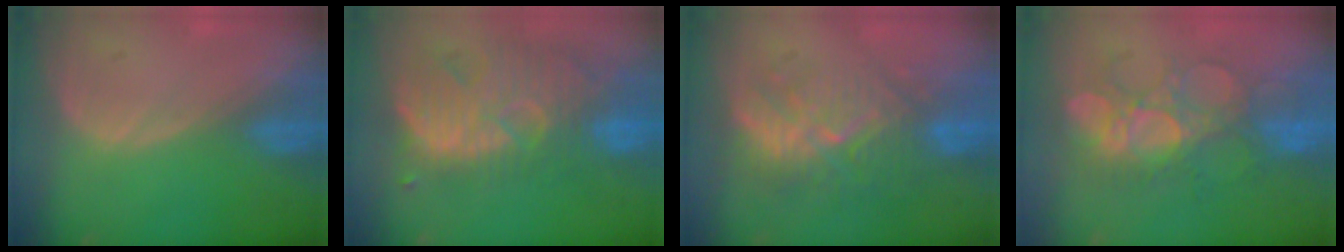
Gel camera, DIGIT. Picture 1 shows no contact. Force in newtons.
{"total": 12.1, "press": 11.0, "slide": 4.9}
{"total": 9.1, "press": 8.8, "slide": 2.4}
{"total": 8.7, "press": 8.5, "slide": 1.6}